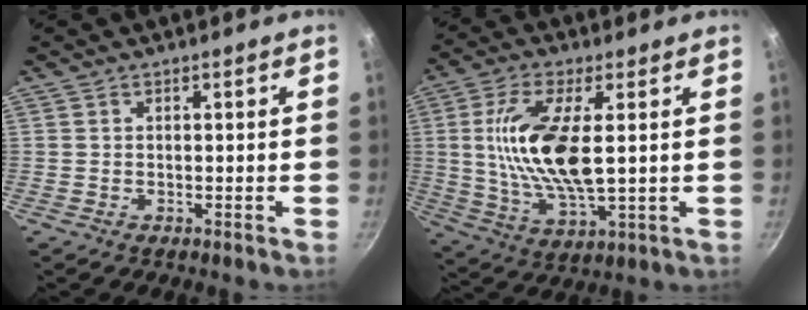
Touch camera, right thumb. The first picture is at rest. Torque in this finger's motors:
{"motor_torque": [-0.21, 0.89, 1.45, 0.29, 0.19]}